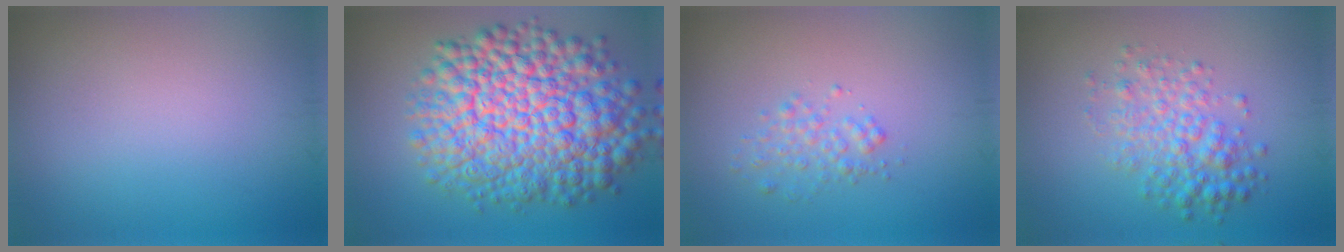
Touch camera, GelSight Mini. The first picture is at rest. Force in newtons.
{"total": 13.6, "press": 13.6, "slide": 0.4}
{"total": 1.6, "press": 1.6, "slide": 0.1}
{"total": 4.0, "press": 4.0, "slide": 0.0}